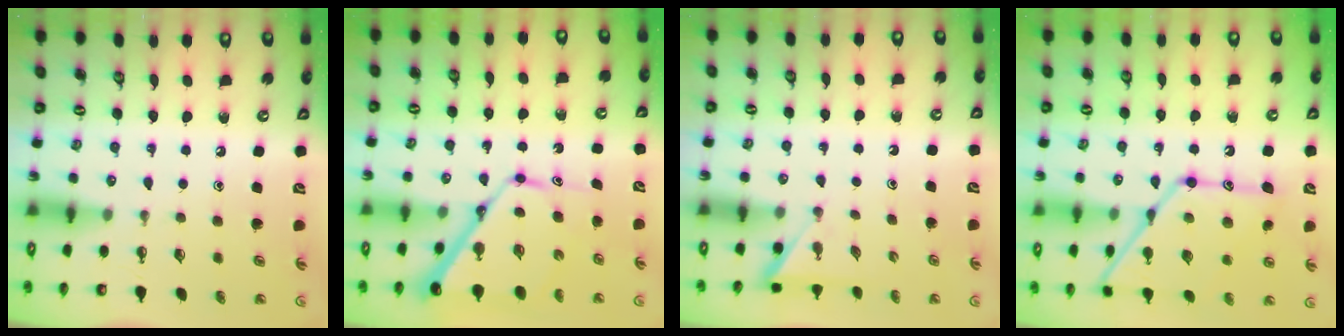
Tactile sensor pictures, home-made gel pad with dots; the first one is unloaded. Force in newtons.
{"total": 13.3, "press": 13.2, "slide": 1.3}
{"total": 2.5, "press": 2.5, "slide": 0.2}
{"total": 16.1, "press": 16.0, "slide": 1.2}